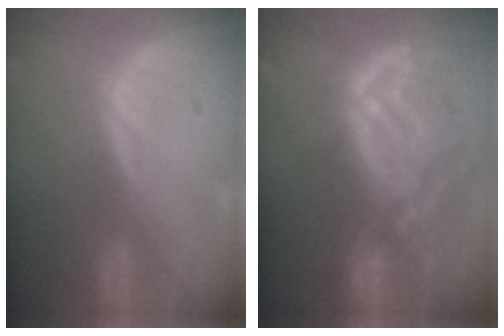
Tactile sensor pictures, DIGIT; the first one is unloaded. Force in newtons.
{"total": 12.1, "press": 11.0, "slide": 5.2}